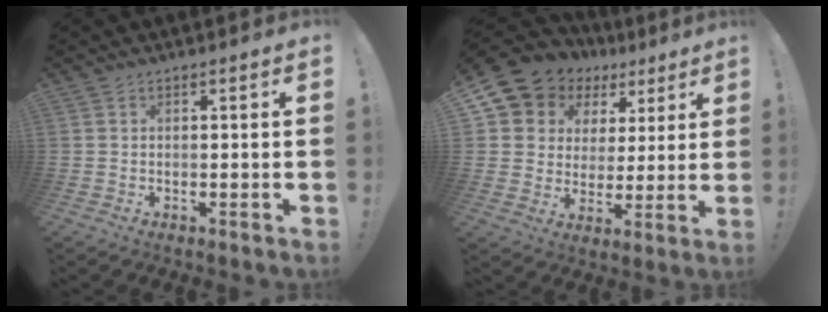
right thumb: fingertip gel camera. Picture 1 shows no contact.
{"total": 9.0, "force": [5.5, 6.9, 1.7], "torque": [-0.039, -0.048, 0.110]}